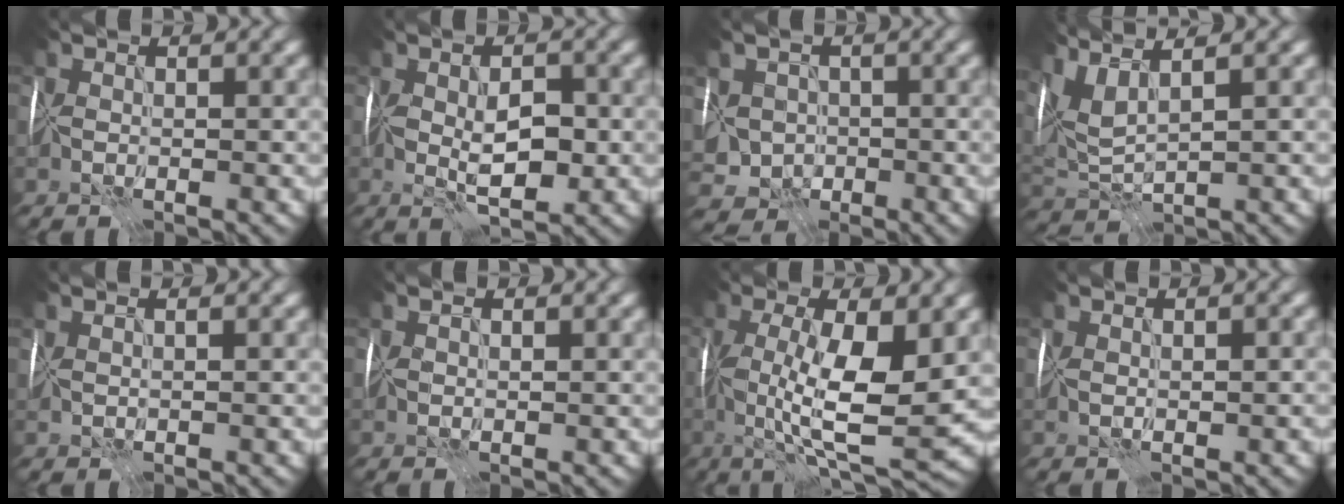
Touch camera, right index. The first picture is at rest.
{"total": 4.9, "force": [-0.3, 2.4, 4.2], "torque": [-0.076, -0.005, -0.002]}
{"total": 5.6, "force": [-0.9, 4.9, 2.6], "torque": [-0.037, 0.000, -0.019]}
{"total": 5.3, "force": [3.3, 1.6, 3.9], "torque": [-0.094, 0.015, 0.071]}
{"total": 1.5, "force": [1.2, 0.5, 0.8], "torque": [-0.007, 0.008, 0.005]}
{"total": 0.8, "force": [0.6, 0.3, 0.4], "torque": [-0.009, 0.005, 0.011]}
{"total": 10.1, "force": [0.0, 2.9, 9.7], "torque": [-0.167, -0.012, 0.003]}
{"total": 1.0, "force": [0.4, 0.2, 0.9], "torque": [-0.014, 0.002, 0.010]}